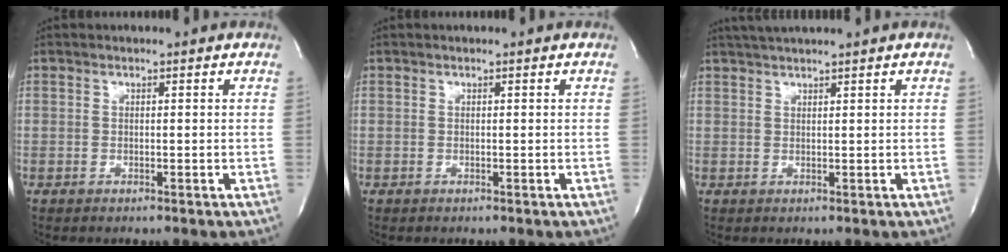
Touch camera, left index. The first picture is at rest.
{"total": 0.0}
{"total": 3.6, "force": [3.1, -0.7, 1.6], "torque": [-0.024, 0.021, 0.059]}